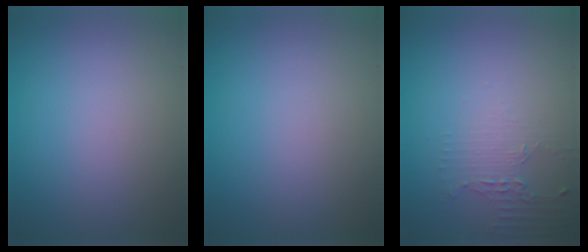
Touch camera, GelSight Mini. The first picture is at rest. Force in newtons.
{"total": 0.0}
{"total": 2.2, "press": 1.5, "slide": 1.5}